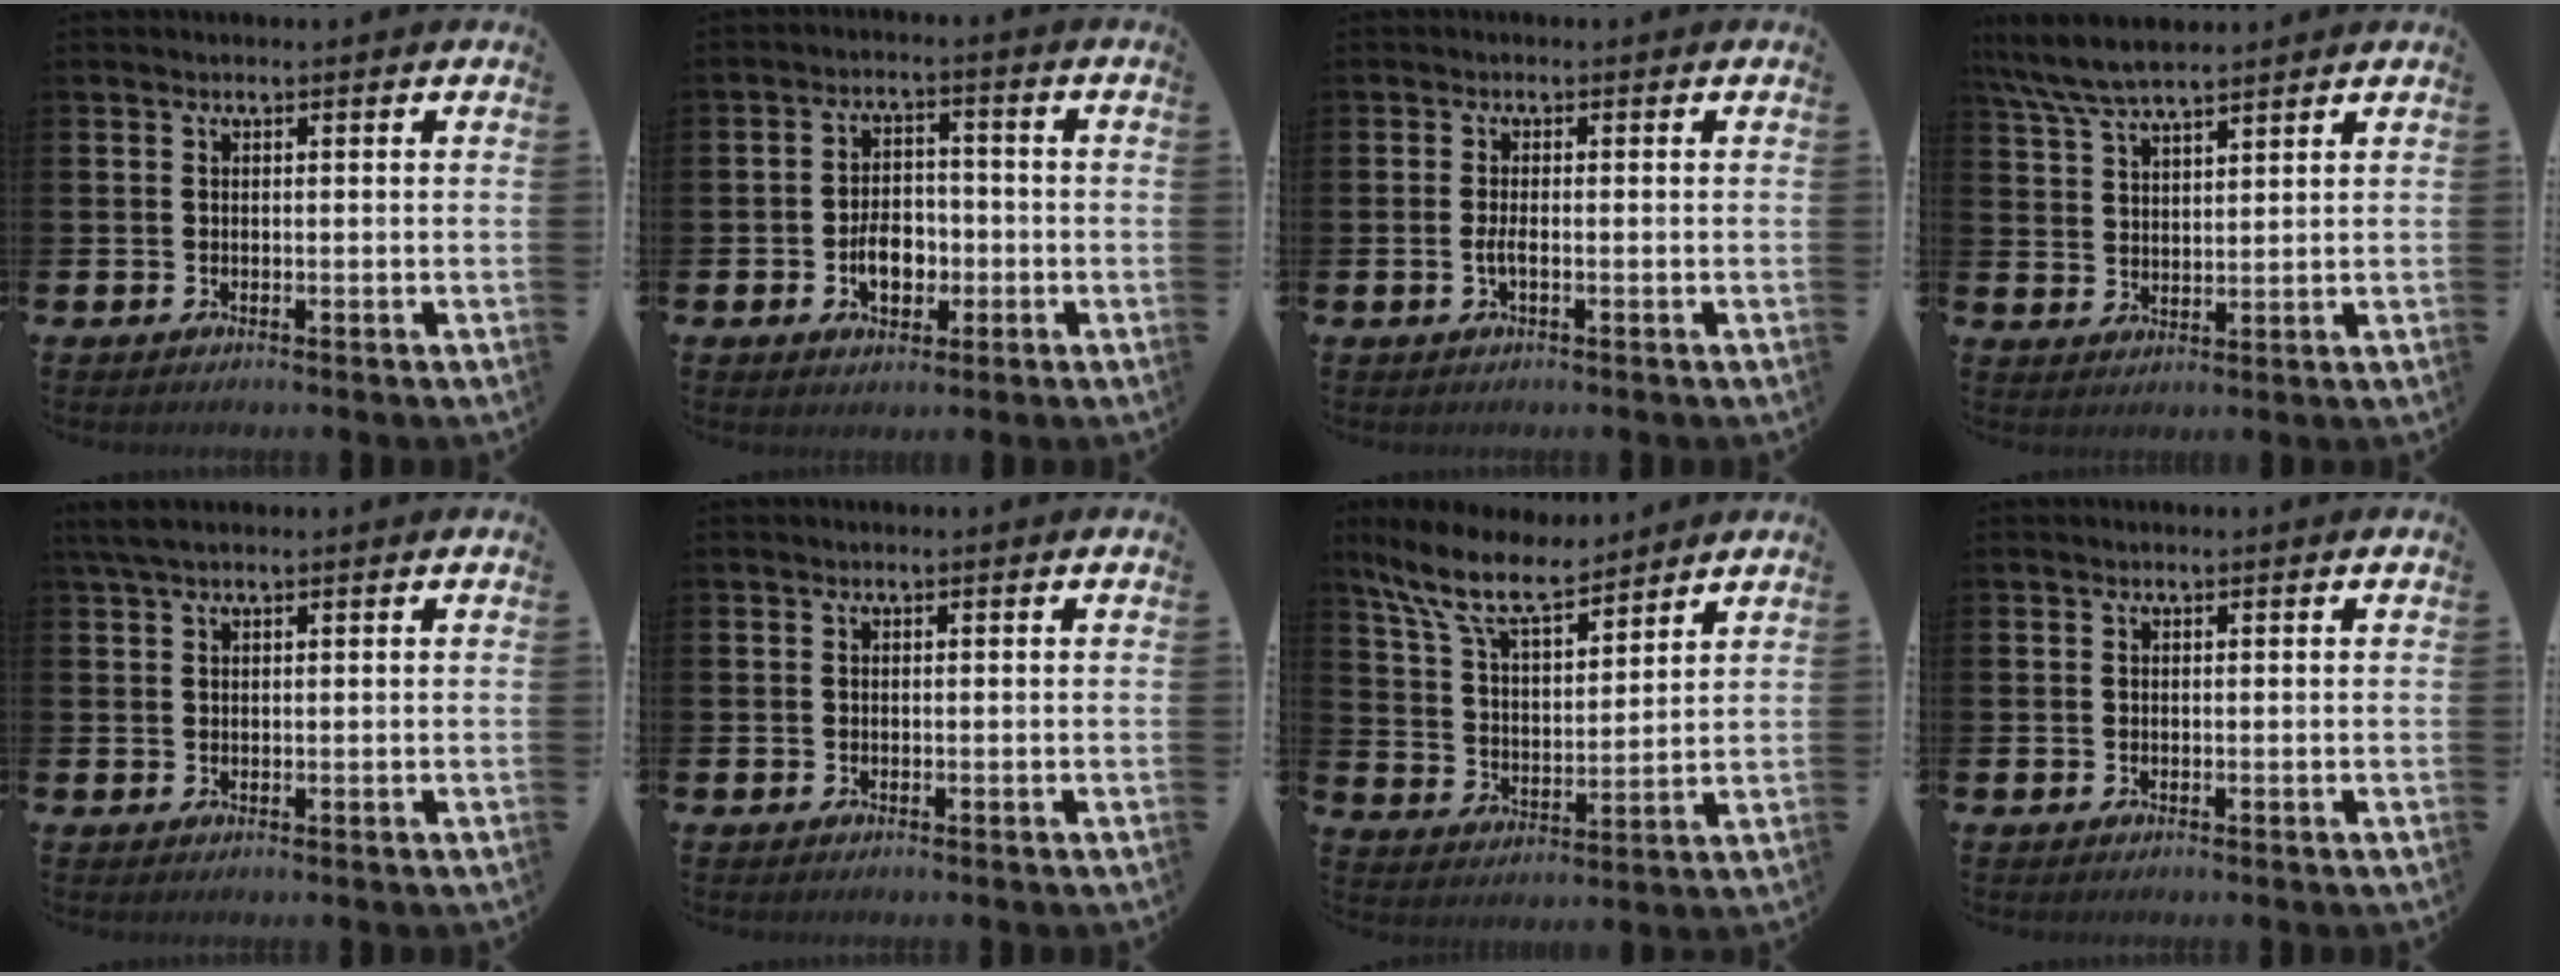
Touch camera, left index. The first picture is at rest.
{"total": 5.0, "force": [-1.5, 3.4, 3.4], "torque": [-0.043, -0.001, -0.034]}
{"total": 1.5, "force": [-0.4, 0.4, 1.4], "torque": [-0.030, 0.003, -0.008]}
{"total": 7.1, "force": [6.5, 1.2, 2.4], "torque": [-0.069, -0.020, 0.121]}
{"total": 2.6, "force": [1.9, 0.7, 1.6], "torque": [-0.037, 0.006, 0.034]}
{"total": 0.0}
{"total": 10.1, "force": [8.5, 2.9, 4.5], "torque": [-0.123, -0.042, 0.154]}
{"total": 0.0}